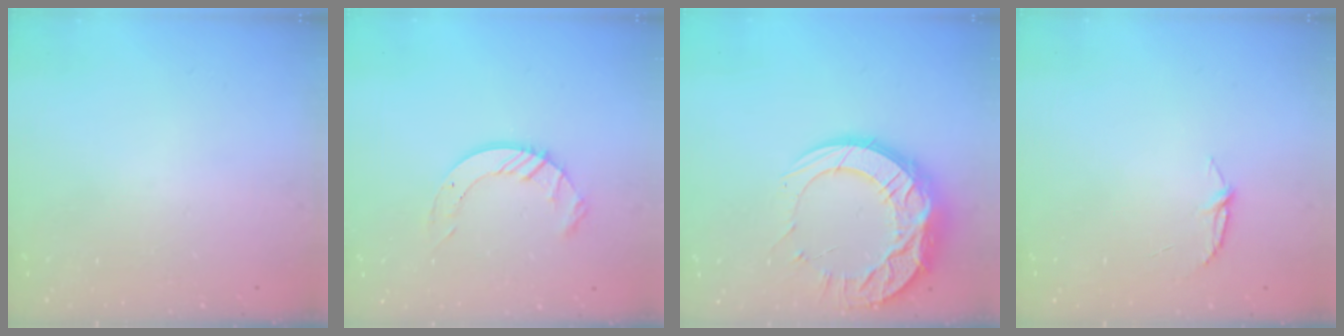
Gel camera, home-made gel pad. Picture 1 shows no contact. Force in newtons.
{"total": 8.8, "press": 8.8, "slide": 0.9}
{"total": 18.6, "press": 18.6, "slide": 1.4}
{"total": 5.1, "press": 5.1, "slide": 0.5}